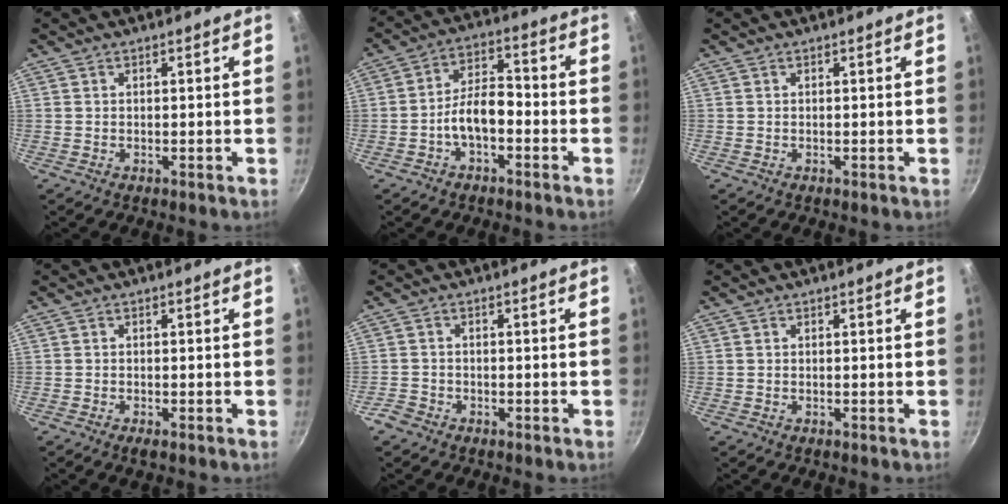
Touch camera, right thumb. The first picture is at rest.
{"total": 7.6, "force": [-2.9, 3.9, 5.8], "torque": [-0.087, 0.044, -0.056]}
{"total": 0.0}
{"total": 1.3, "force": [-0.8, 0.4, 0.9], "torque": [-0.025, 0.000, -0.017]}
{"total": 2.5, "force": [-1.8, 1.7, 0.6], "torque": [-0.014, 0.017, -0.034]}
{"total": 0.0}